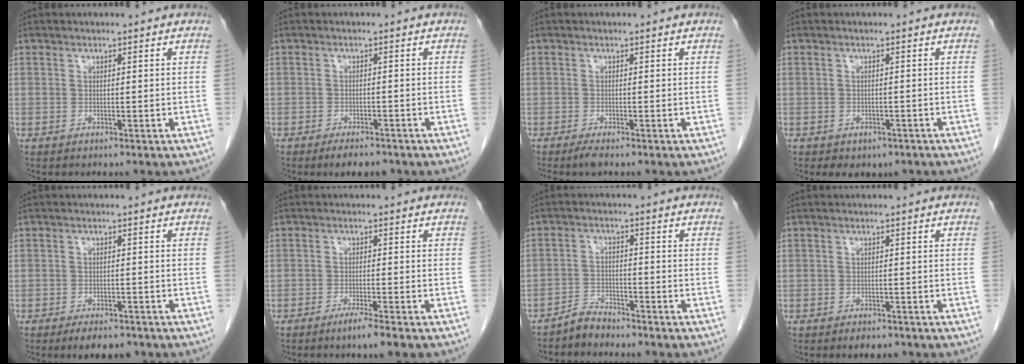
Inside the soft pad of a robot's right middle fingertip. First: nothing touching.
{"total": 3.8, "force": [-3.0, 1.3, 2.0], "torque": [-0.032, -0.004, -0.042]}
{"total": 1.6, "force": [-1.3, 0.0, 1.0], "torque": [-0.025, -0.007, -0.024]}
{"total": 4.1, "force": [-3.0, 2.3, 1.5], "torque": [-0.014, 0.002, -0.032]}
{"total": 4.8, "force": [-3.7, 1.7, 2.5], "torque": [-0.037, -0.004, -0.053]}
{"total": 3.5, "force": [-2.4, -0.4, 2.5], "torque": [-0.044, -0.008, -0.042]}
{"total": 3.0, "force": [-3.0, 0.5, 0.0], "torque": [0.000, -0.007, -0.058]}
{"total": 2.4, "force": [-1.9, 0.9, 1.2], "torque": [-0.021, -0.003, -0.023]}